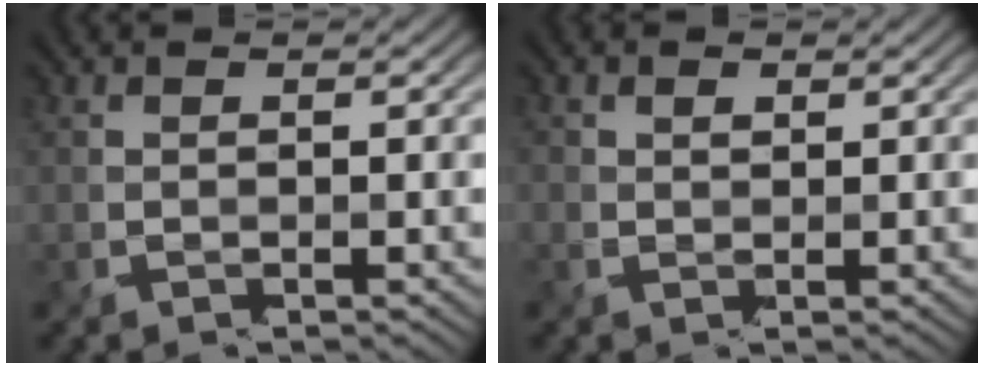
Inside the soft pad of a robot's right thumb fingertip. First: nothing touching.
{"total": 0.9, "force": [0.3, 0.7, 0.6], "torque": [-0.014, 0.000, 0.004]}